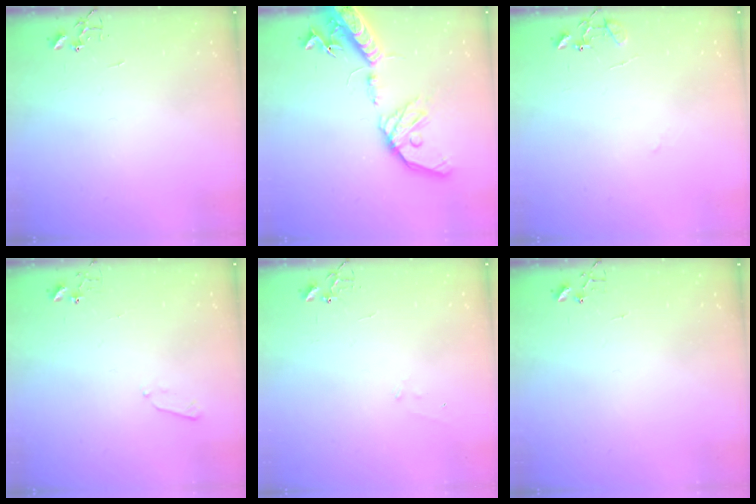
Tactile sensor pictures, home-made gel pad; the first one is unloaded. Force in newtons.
{"total": 20.1, "press": 19.7, "slide": 3.7}
{"total": 8.7, "press": 8.7, "slide": 0.8}
{"total": 3.4, "press": 3.4, "slide": 0.5}
{"total": 5.6, "press": 5.6, "slide": 0.7}
{"total": 3.8, "press": 3.8, "slide": 0.5}